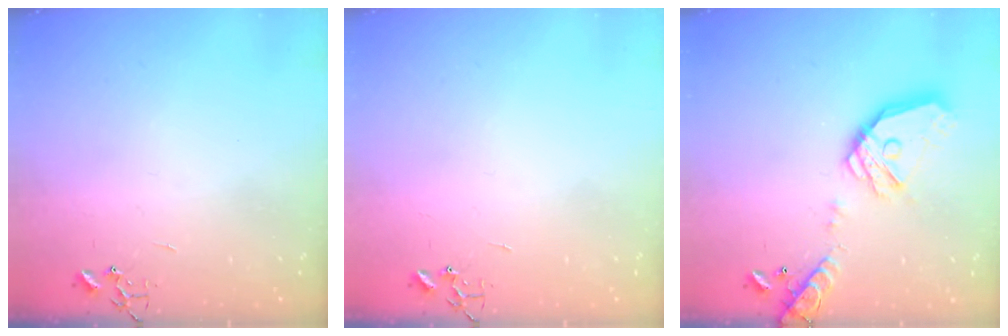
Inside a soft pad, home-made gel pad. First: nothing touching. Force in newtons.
{"total": 0.0}
{"total": 19.0, "press": 18.9, "slide": 2.0}